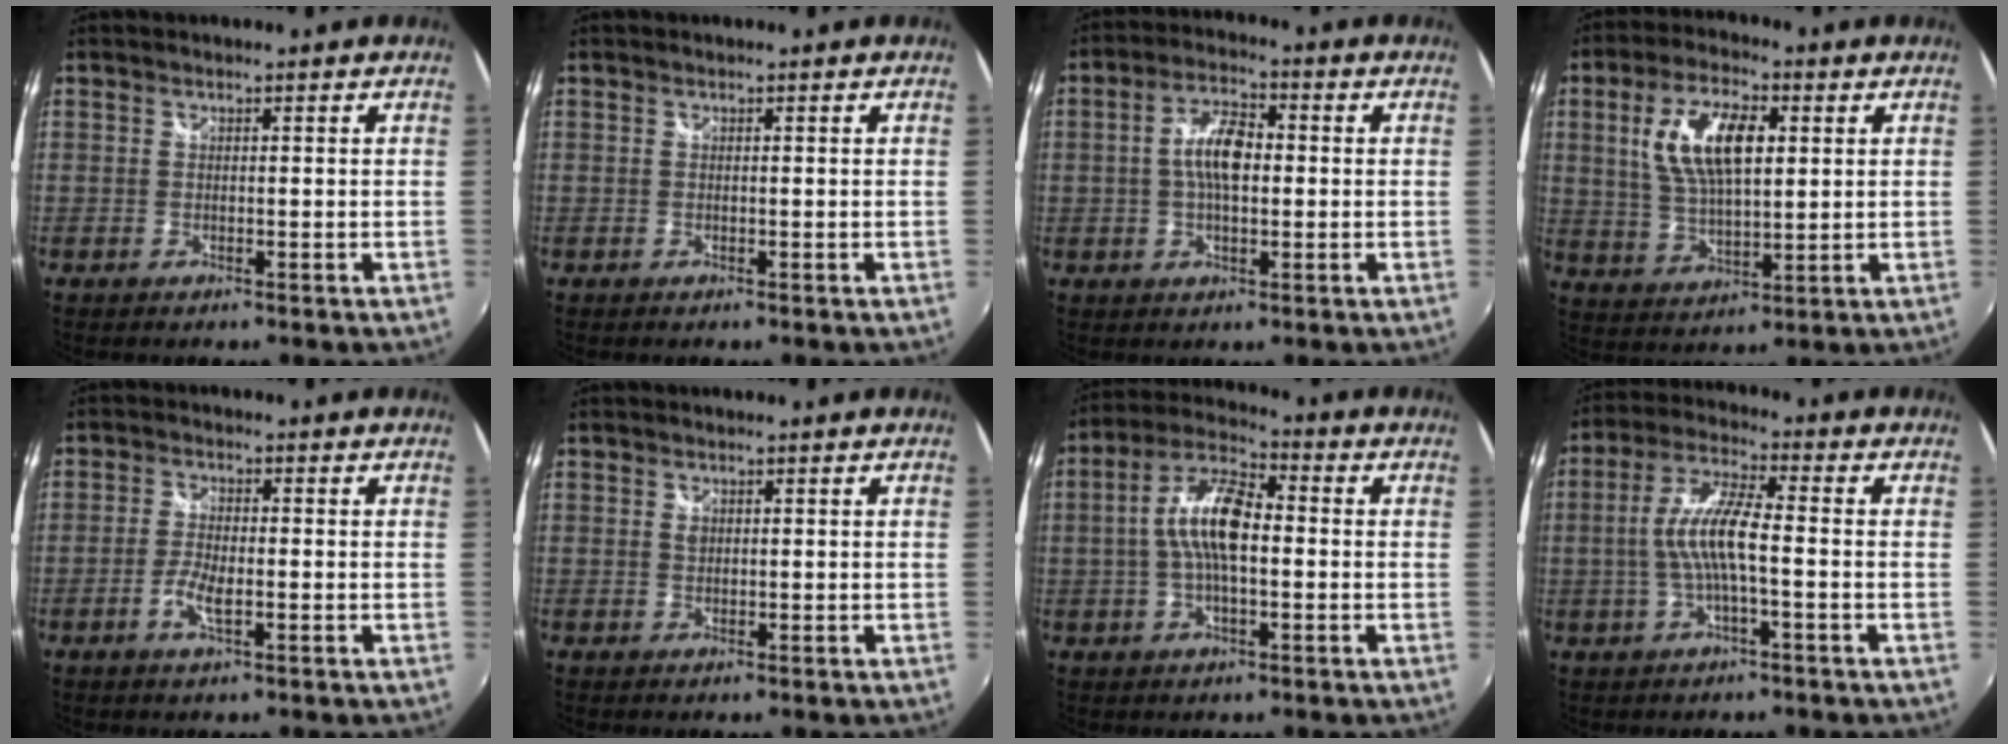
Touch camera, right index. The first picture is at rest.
{"total": 0.0}
{"total": 7.5, "force": [0.1, 3.5, 6.6], "torque": [-0.124, 0.014, 0.000]}
{"total": 12.8, "force": [3.2, 5.8, 11.0], "torque": [-0.212, 0.012, 0.065]}
{"total": 4.0, "force": [-1.4, 1.2, 3.6], "torque": [-0.081, -0.002, -0.029]}
{"total": 1.1, "force": [0.3, 0.9, 0.6], "torque": [-0.010, 0.002, 0.005]}
{"total": 10.7, "force": [-0.3, 4.2, 9.9], "torque": [-0.199, 0.017, -0.012]}
{"total": 9.0, "force": [-1.3, 1.5, 8.8], "torque": [-0.181, 0.006, -0.023]}